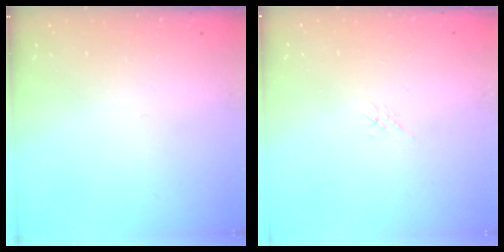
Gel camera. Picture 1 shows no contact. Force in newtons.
{"total": 1.7, "press": 1.6, "slide": 0.4}